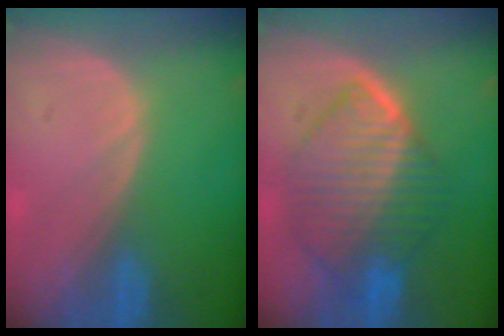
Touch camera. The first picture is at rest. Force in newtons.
{"total": 10.3, "press": 10.2, "slide": 1.0}